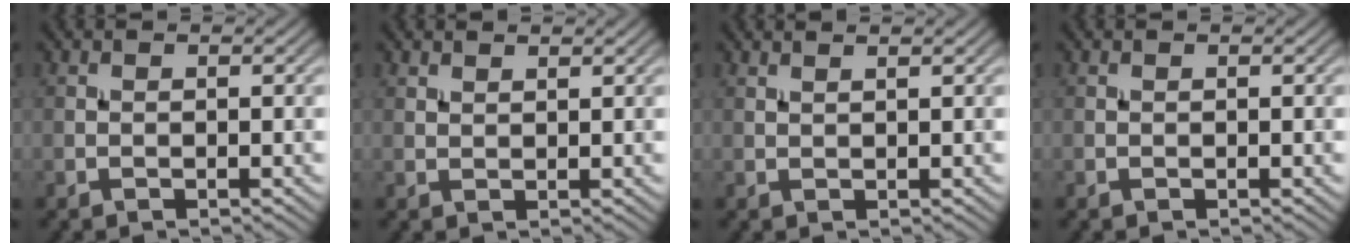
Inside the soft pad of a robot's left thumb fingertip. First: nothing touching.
{"total": 1.2, "force": [1.1, 0.3, 0.4], "torque": [-0.013, 0.001, 0.024]}
{"total": 1.2, "force": [1.0, 0.1, 0.6], "torque": [-0.009, 0.000, 0.015]}
{"total": 0.0}